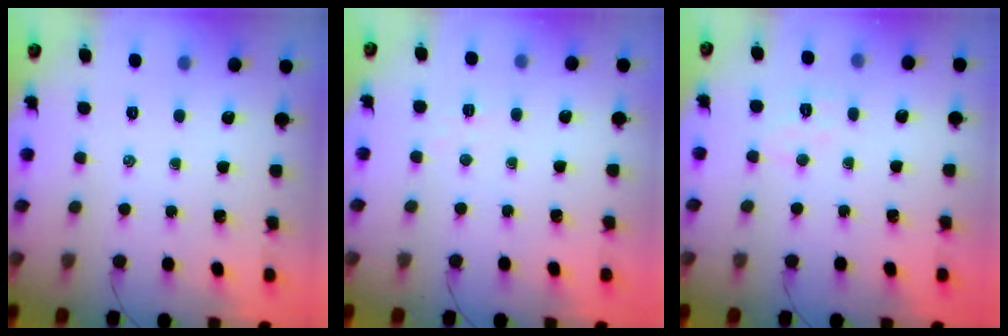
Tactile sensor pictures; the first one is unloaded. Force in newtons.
{"total": 2.6, "press": 2.4, "slide": 0.8}
{"total": 4.8, "press": 4.7, "slide": 1.0}